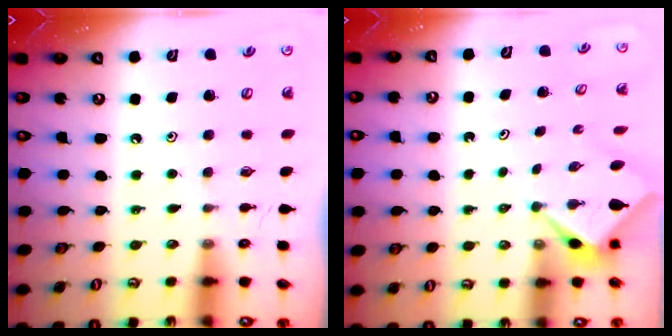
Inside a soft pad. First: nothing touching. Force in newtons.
{"total": 2.7, "press": 2.7, "slide": 0.0}